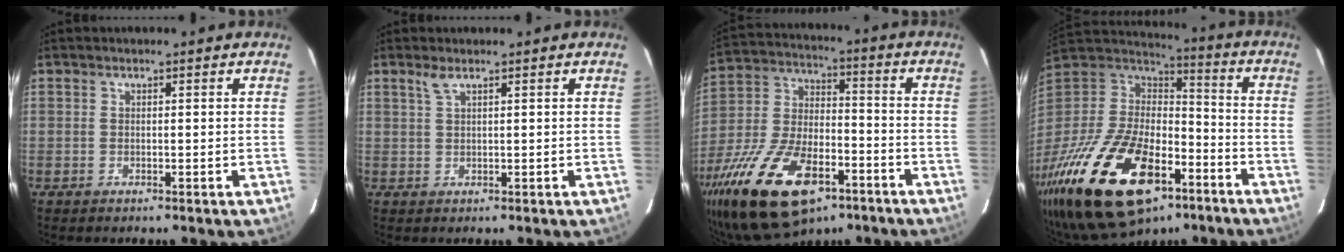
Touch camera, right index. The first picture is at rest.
{"total": 1.4, "force": [1.0, 0.0, 1.0], "torque": [-0.023, 0.004, 0.022]}
{"total": 25.4, "force": [-14.3, 12.3, 17.0], "torque": [-0.356, -0.023, -0.238]}
{"total": 34.9, "force": [-19.4, 17.6, 23.1], "torque": [-0.485, -0.032, -0.310]}